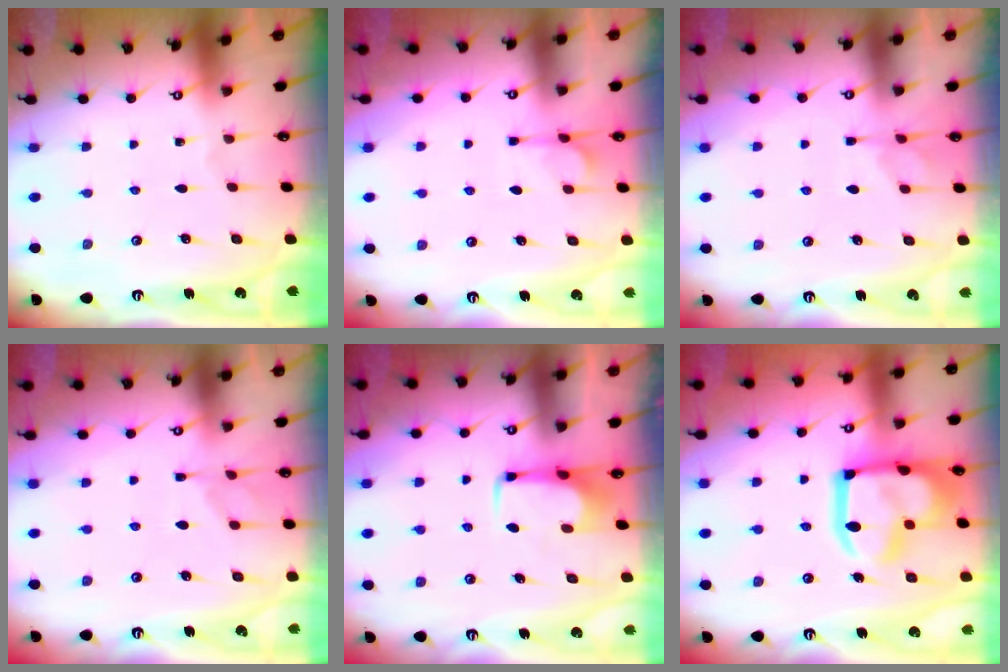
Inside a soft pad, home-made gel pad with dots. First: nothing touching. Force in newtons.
{"total": 1.7, "press": 1.1, "slide": 1.2}
{"total": 2.6, "press": 2.3, "slide": 1.2}
{"total": 1.4, "press": 0.0, "slide": 1.4}
{"total": 1.6, "press": 1.5, "slide": 0.5}
{"total": 15.7, "press": 15.6, "slide": 2.0}